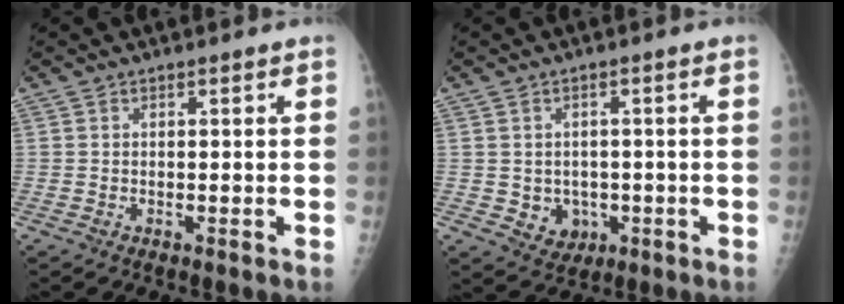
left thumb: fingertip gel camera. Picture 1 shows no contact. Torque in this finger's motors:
{"motor_torque": [-0.15, 0.11, -0.01, -0.02, 0.03]}